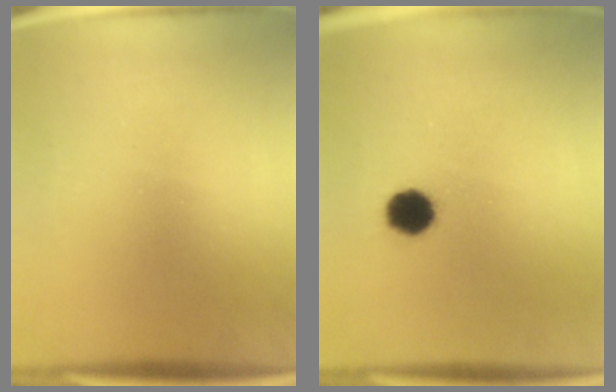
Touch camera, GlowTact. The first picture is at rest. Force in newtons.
{"total": 5.9}